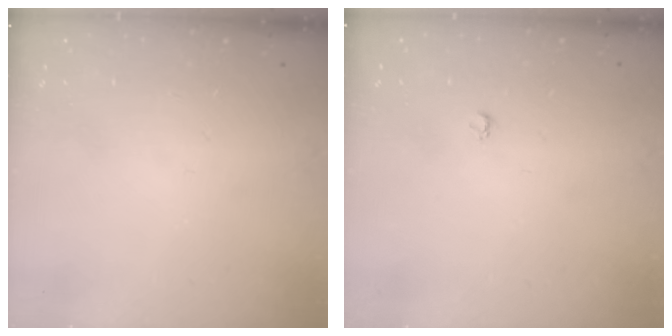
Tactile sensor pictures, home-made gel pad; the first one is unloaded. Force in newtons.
{"total": 2.6, "press": 2.6, "slide": 0.4}